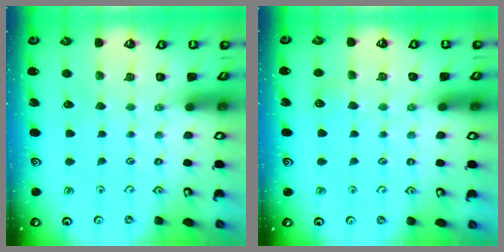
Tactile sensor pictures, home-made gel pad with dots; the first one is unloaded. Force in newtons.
{"total": 4.9, "press": 4.8, "slide": 0.6}